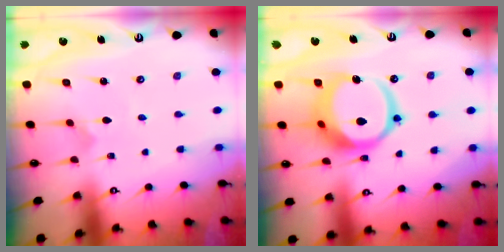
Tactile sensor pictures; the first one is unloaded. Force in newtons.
{"total": 15.2, "press": 15.1, "slide": 1.8}